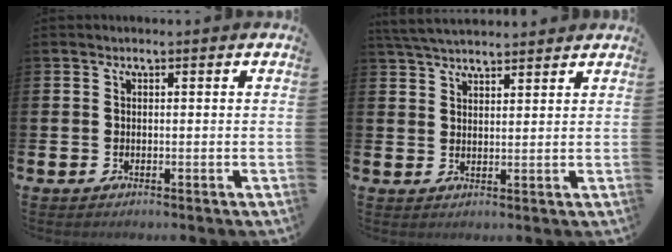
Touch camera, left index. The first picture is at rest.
{"total": 4.3, "force": [4.1, 0.7, 1.0], "torque": [-0.026, -0.014, 0.076]}